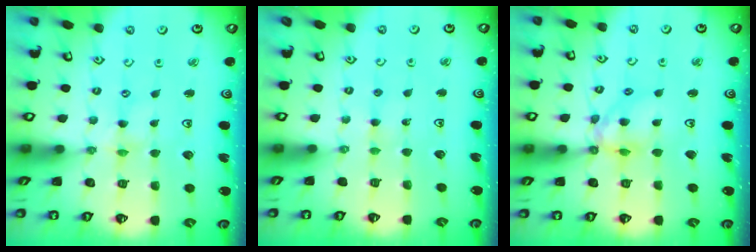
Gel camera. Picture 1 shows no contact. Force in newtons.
{"total": 2.2, "press": 2.2, "slide": 0.2}
{"total": 11.5, "press": 11.4, "slide": 1.4}